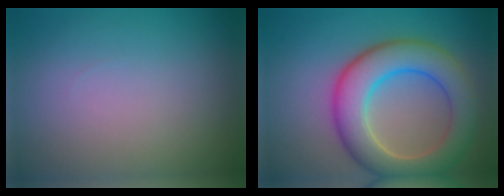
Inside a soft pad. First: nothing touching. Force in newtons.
{"total": 8.1, "press": 8.1, "slide": 0.7}